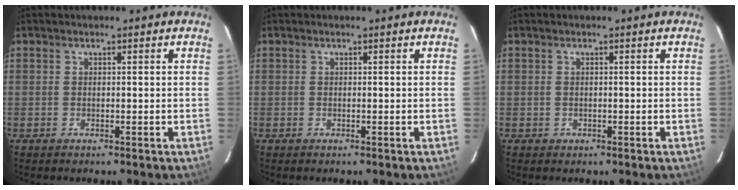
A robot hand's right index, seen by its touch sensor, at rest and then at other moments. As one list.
[{"total": 0.0}, {"total": 0.7, "force": [-0.3, 0.6, 0.1], "torque": [0.001, 0.000, -0.001]}]